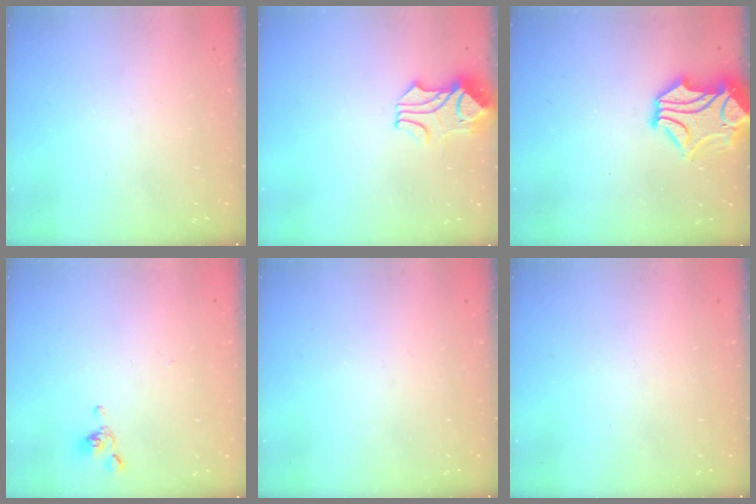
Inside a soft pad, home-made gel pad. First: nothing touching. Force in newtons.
{"total": 2.0, "press": 1.8, "slide": 1.0}
{"total": 2.0, "press": 1.6, "slide": 1.1}
{"total": 2.2, "press": 2.2, "slide": 0.1}
{"total": 0.0}
{"total": 0.0}